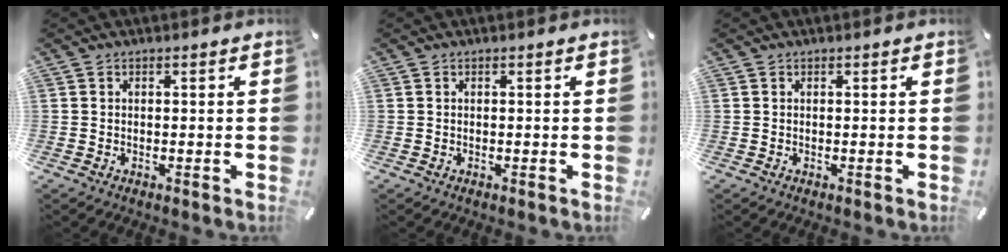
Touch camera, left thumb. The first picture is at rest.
{"total": 0.0}
{"total": 0.0}